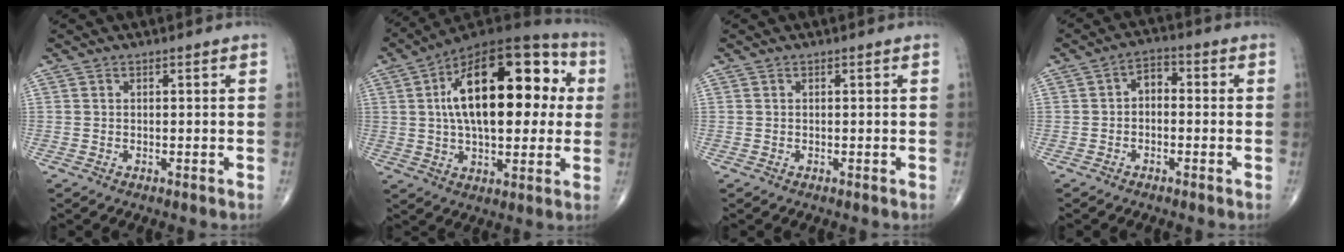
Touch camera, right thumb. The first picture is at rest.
{"total": 25.6, "force": [4.6, 12.5, 21.9], "torque": [-0.326, 0.023, 0.063]}
{"total": 0.0}
{"total": 3.9, "force": [-0.5, 2.6, 2.8], "torque": [-0.030, 0.020, -0.021]}